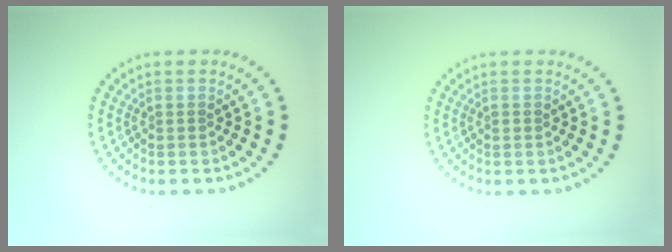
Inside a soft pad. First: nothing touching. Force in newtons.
{"total": 0.6, "press": 0.5, "slide": 0.2}